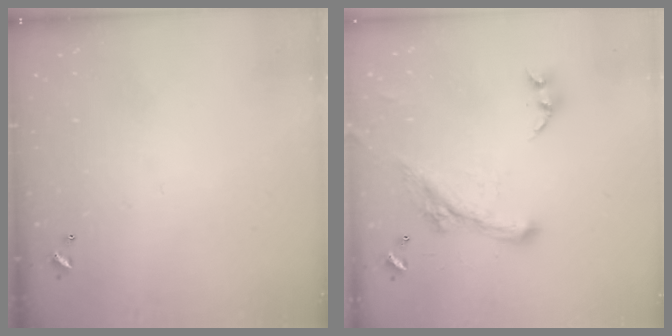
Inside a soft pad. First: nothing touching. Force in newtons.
{"total": 3.2, "press": 2.9, "slide": 1.2}